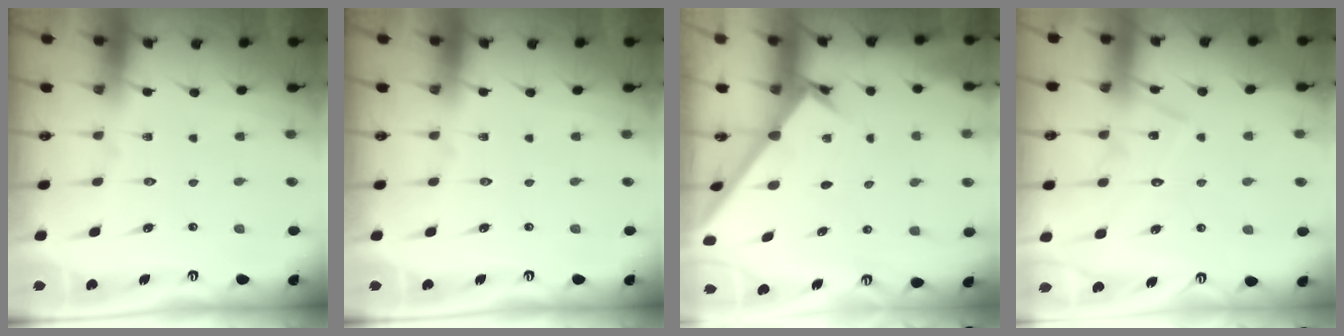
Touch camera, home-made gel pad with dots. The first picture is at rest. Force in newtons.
{"total": 0.0}
{"total": 1.6, "press": 1.6, "slide": 0.1}
{"total": 11.9, "press": 11.9, "slide": 0.7}